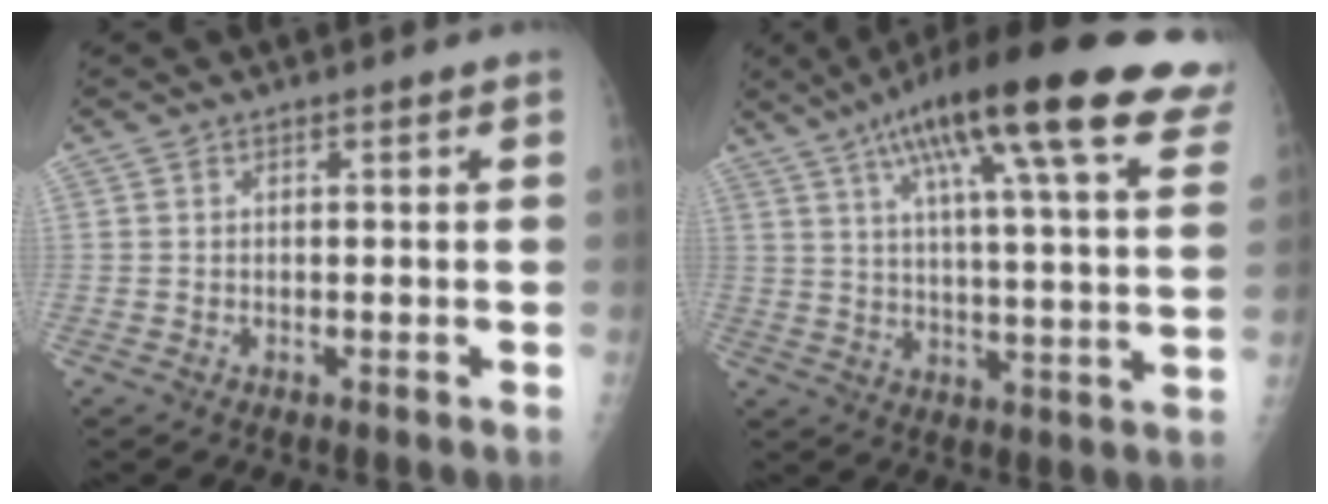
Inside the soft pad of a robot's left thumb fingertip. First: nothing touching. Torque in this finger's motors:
{"motor_torque": [0.26, 0.63, 1.76, -0.99, 0.39]}